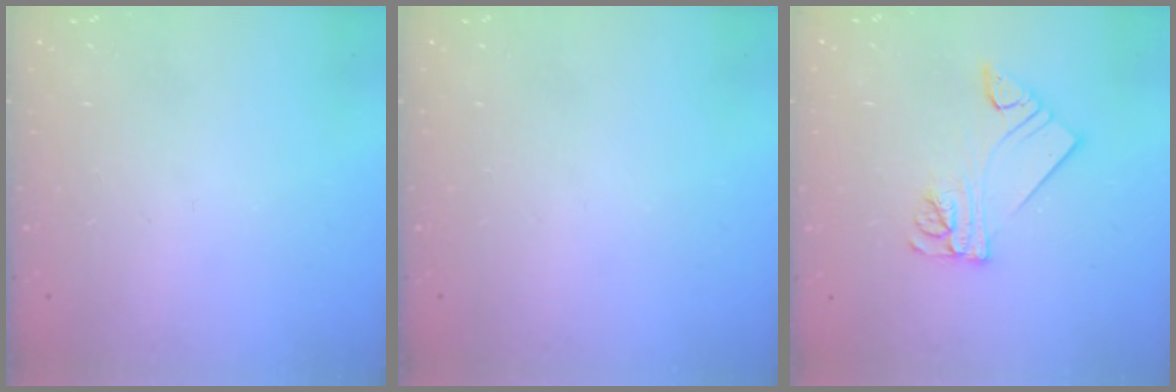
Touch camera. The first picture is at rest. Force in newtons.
{"total": 0.0}
{"total": 9.7, "press": 9.7, "slide": 0.9}